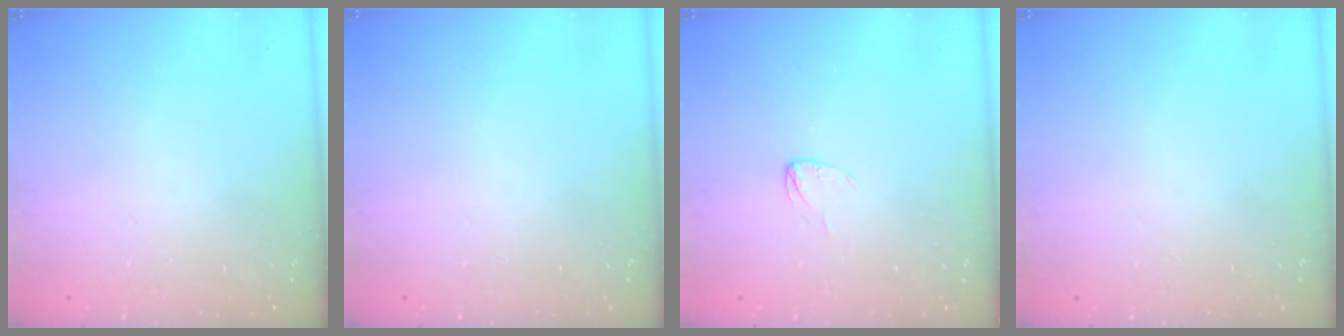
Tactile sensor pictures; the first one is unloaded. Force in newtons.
{"total": 0.0}
{"total": 3.4, "press": 3.3, "slide": 0.3}
{"total": 0.0}